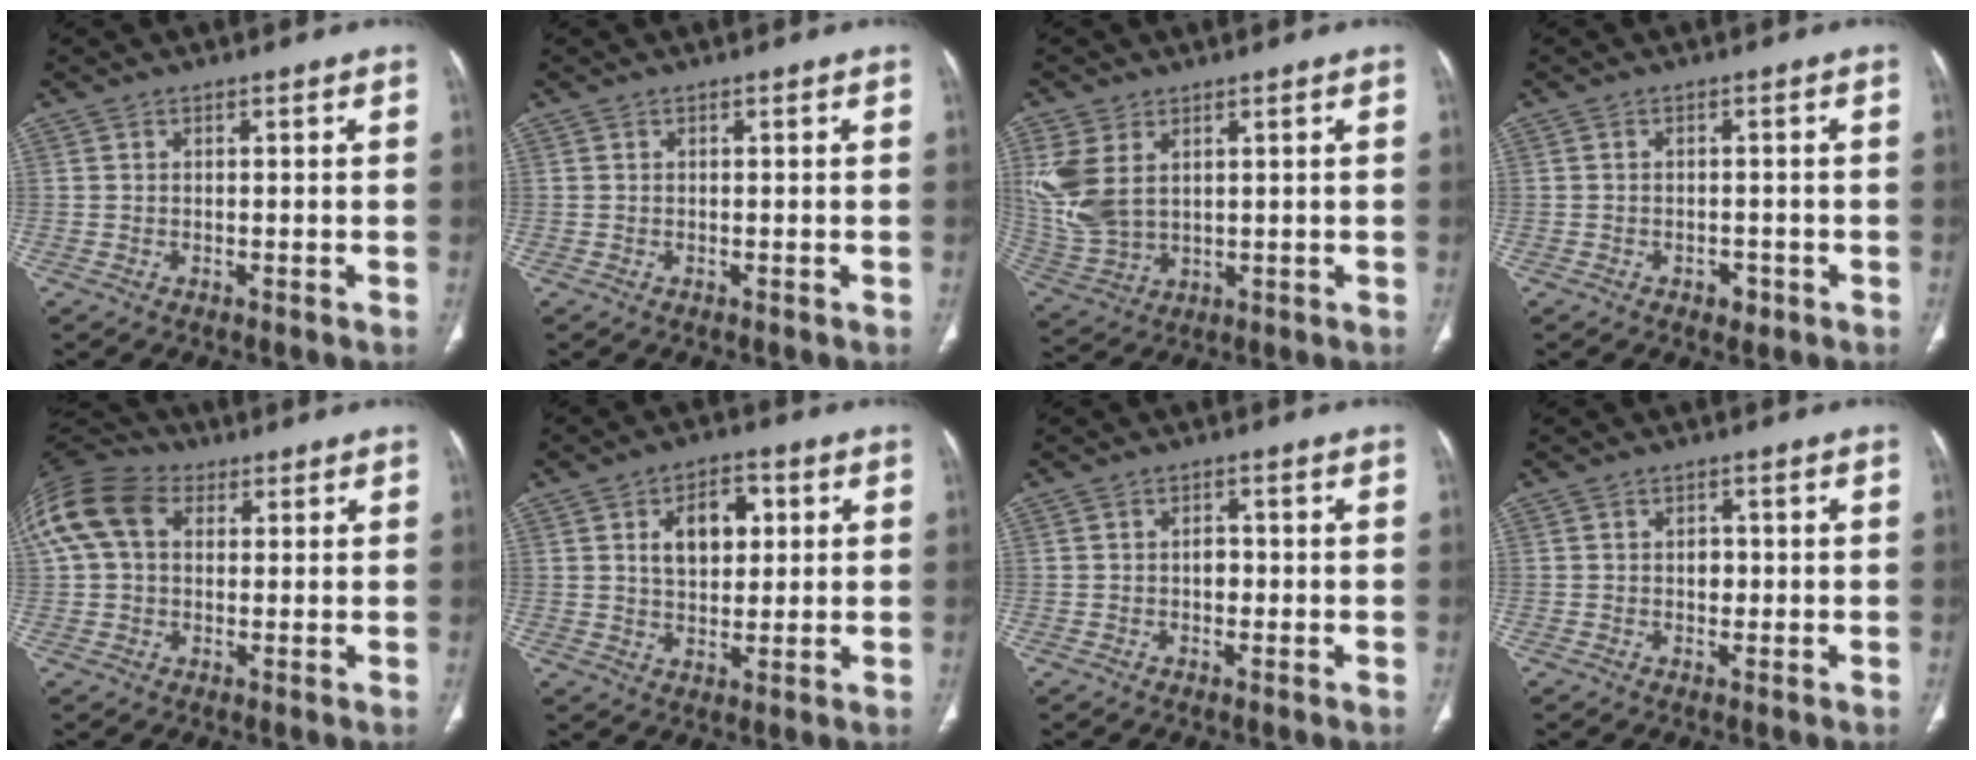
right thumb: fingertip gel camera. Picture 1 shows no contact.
{"total": 0.0}
{"total": 11.3, "force": [3.4, 7.2, 8.0], "torque": [-0.189, -0.008, 0.086]}
{"total": 2.3, "force": [-1.2, 1.6, 1.2], "torque": [-0.008, 0.004, -0.012]}
{"total": 14.8, "force": [4.1, 10.6, 9.4], "torque": [-0.209, 0.039, 0.069]}
{"total": 9.2, "force": [2.4, 5.9, 6.7], "torque": [-0.078, 0.002, 0.039]}
{"total": 2.2, "force": [-0.4, 1.7, 1.4], "torque": [-0.008, 0.007, -0.009]}
{"total": 2.2, "force": [-0.1, 1.8, 1.4], "torque": [-0.008, 0.005, -0.002]}